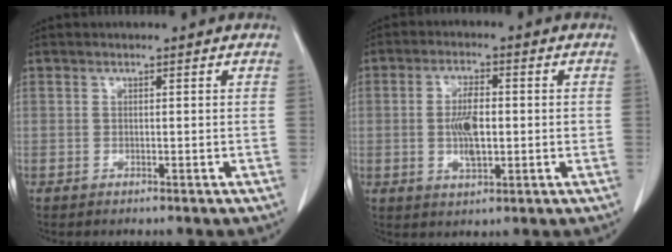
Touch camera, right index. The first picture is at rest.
{"total": 6.3, "force": [-0.3, 2.4, 5.8], "torque": [-0.118, 0.002, -0.004]}